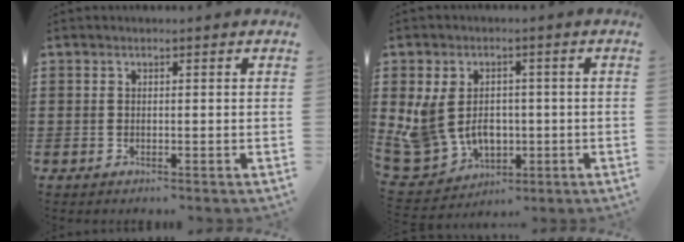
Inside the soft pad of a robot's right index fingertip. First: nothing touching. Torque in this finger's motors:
{"motor_torque": [0.80, 0.61, 0.37, 0.21]}